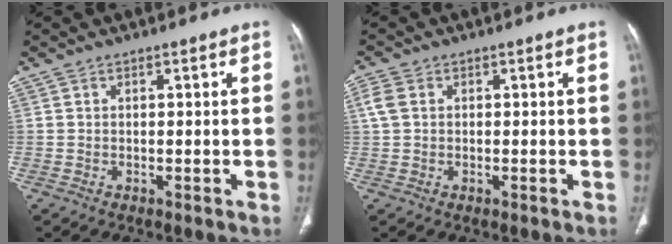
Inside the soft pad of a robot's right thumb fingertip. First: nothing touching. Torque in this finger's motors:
{"motor_torque": [-0.02, -0.05, -0.06, 0.19, 0.01]}